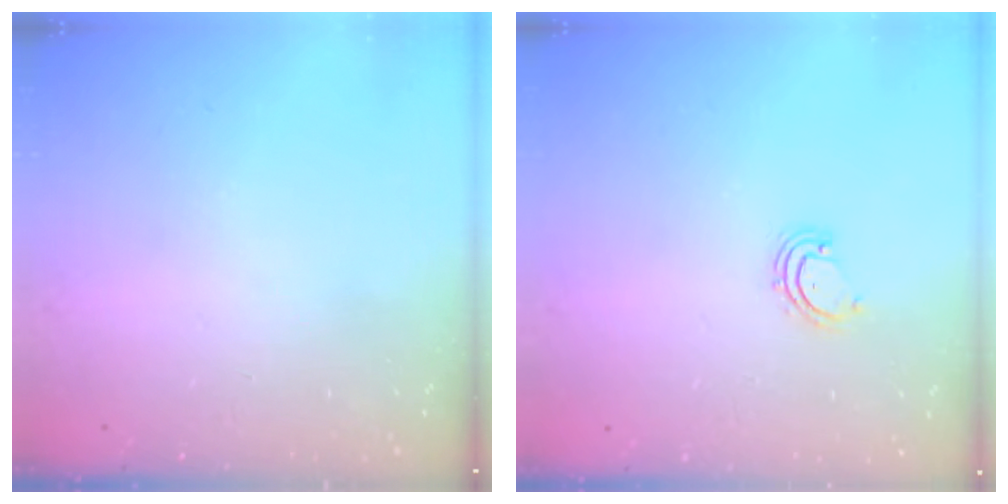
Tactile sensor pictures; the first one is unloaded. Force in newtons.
{"total": 2.6, "press": 2.6, "slide": 0.3}